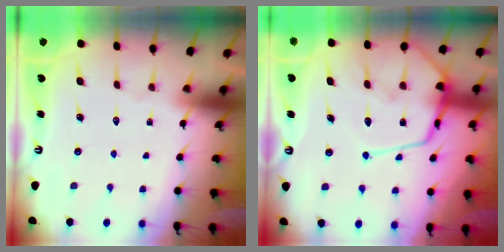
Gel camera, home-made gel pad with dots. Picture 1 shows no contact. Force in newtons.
{"total": 15.3, "press": 15.2, "slide": 1.5}